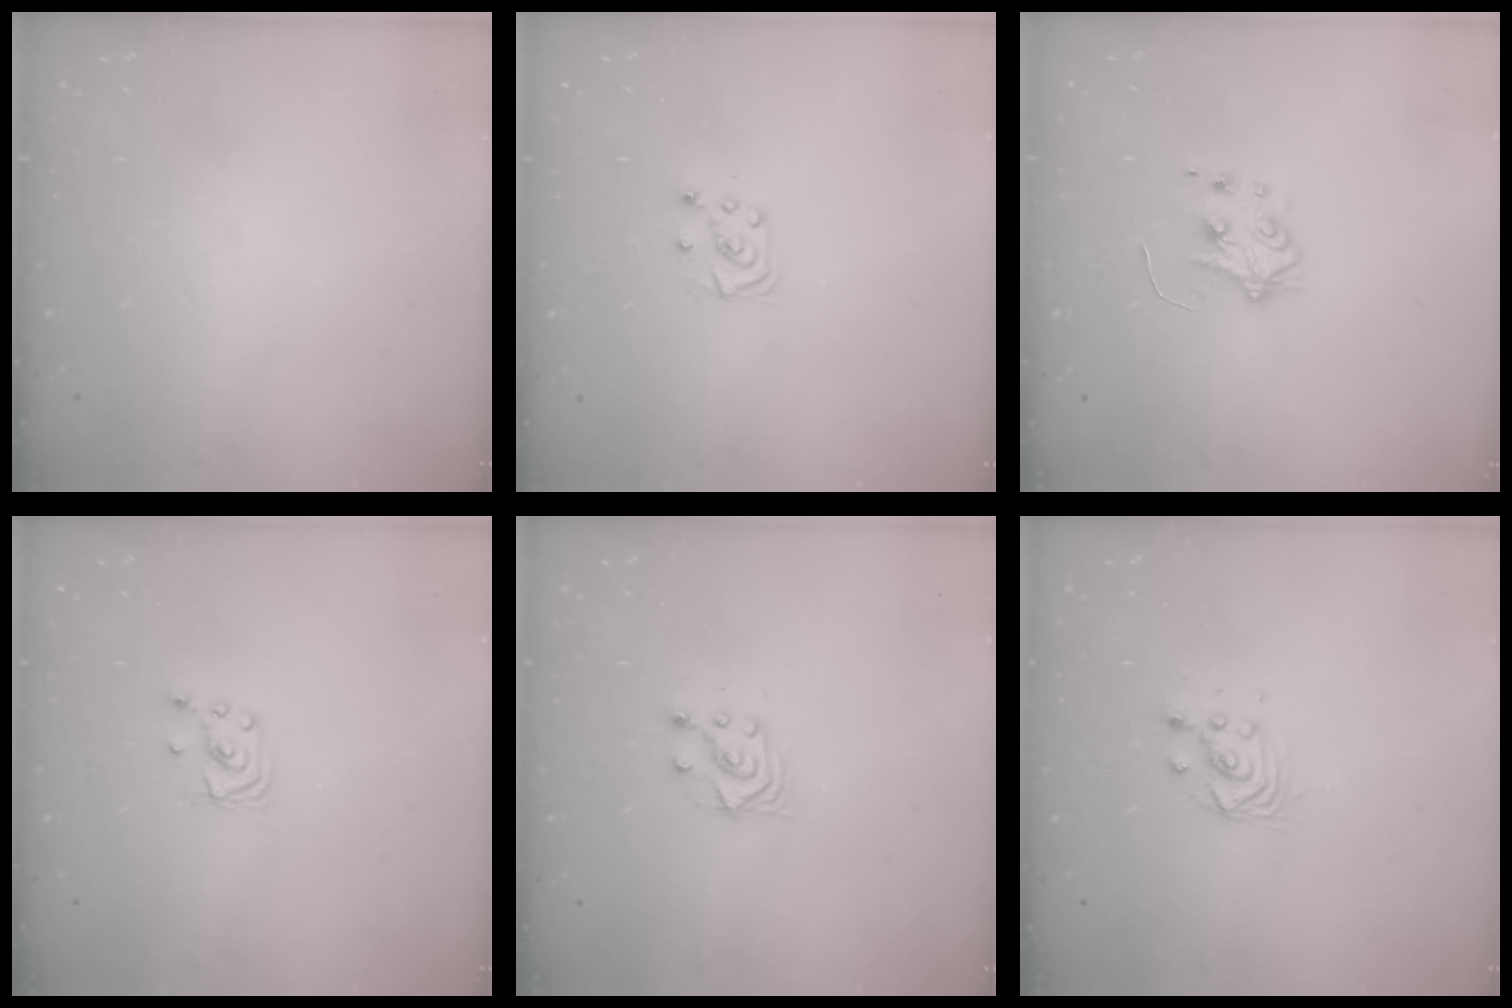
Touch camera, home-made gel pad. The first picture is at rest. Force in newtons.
{"total": 5.8, "press": 5.7, "slide": 0.6}
{"total": 4.9, "press": 4.8, "slide": 0.5}
{"total": 2.7, "press": 2.7, "slide": 0.2}
{"total": 4.9, "press": 4.8, "slide": 1.0}
{"total": 3.0, "press": 3.0, "slide": 0.1}